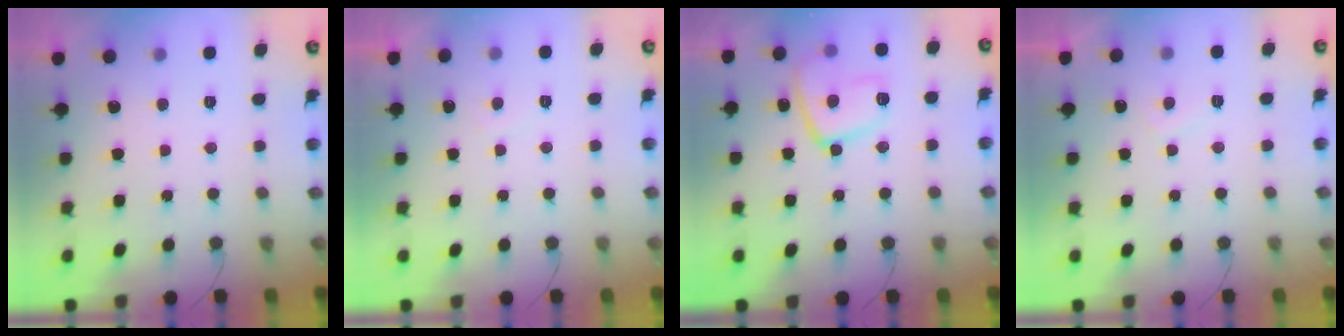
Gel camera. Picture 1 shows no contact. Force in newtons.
{"total": 0.7, "press": 0.5, "slide": 0.5}
{"total": 12.6, "press": 12.5, "slide": 1.2}
{"total": 2.3, "press": 2.3, "slide": 0.5}